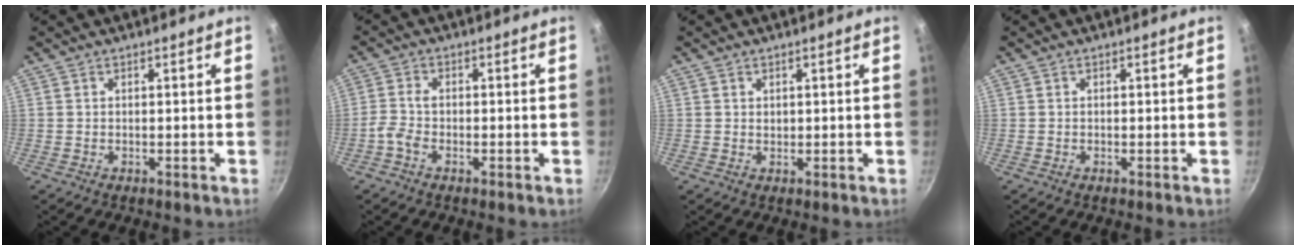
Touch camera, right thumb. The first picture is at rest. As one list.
[{"total": 3.2, "force": [-1.5, 1.8, 2.2], "torque": [-0.053, 0.015, -0.035]}, {"total": 0.8, "force": [0.3, 0.7, 0.4], "torque": [-0.002, -0.002, 0.005]}, {"total": 0.0}]